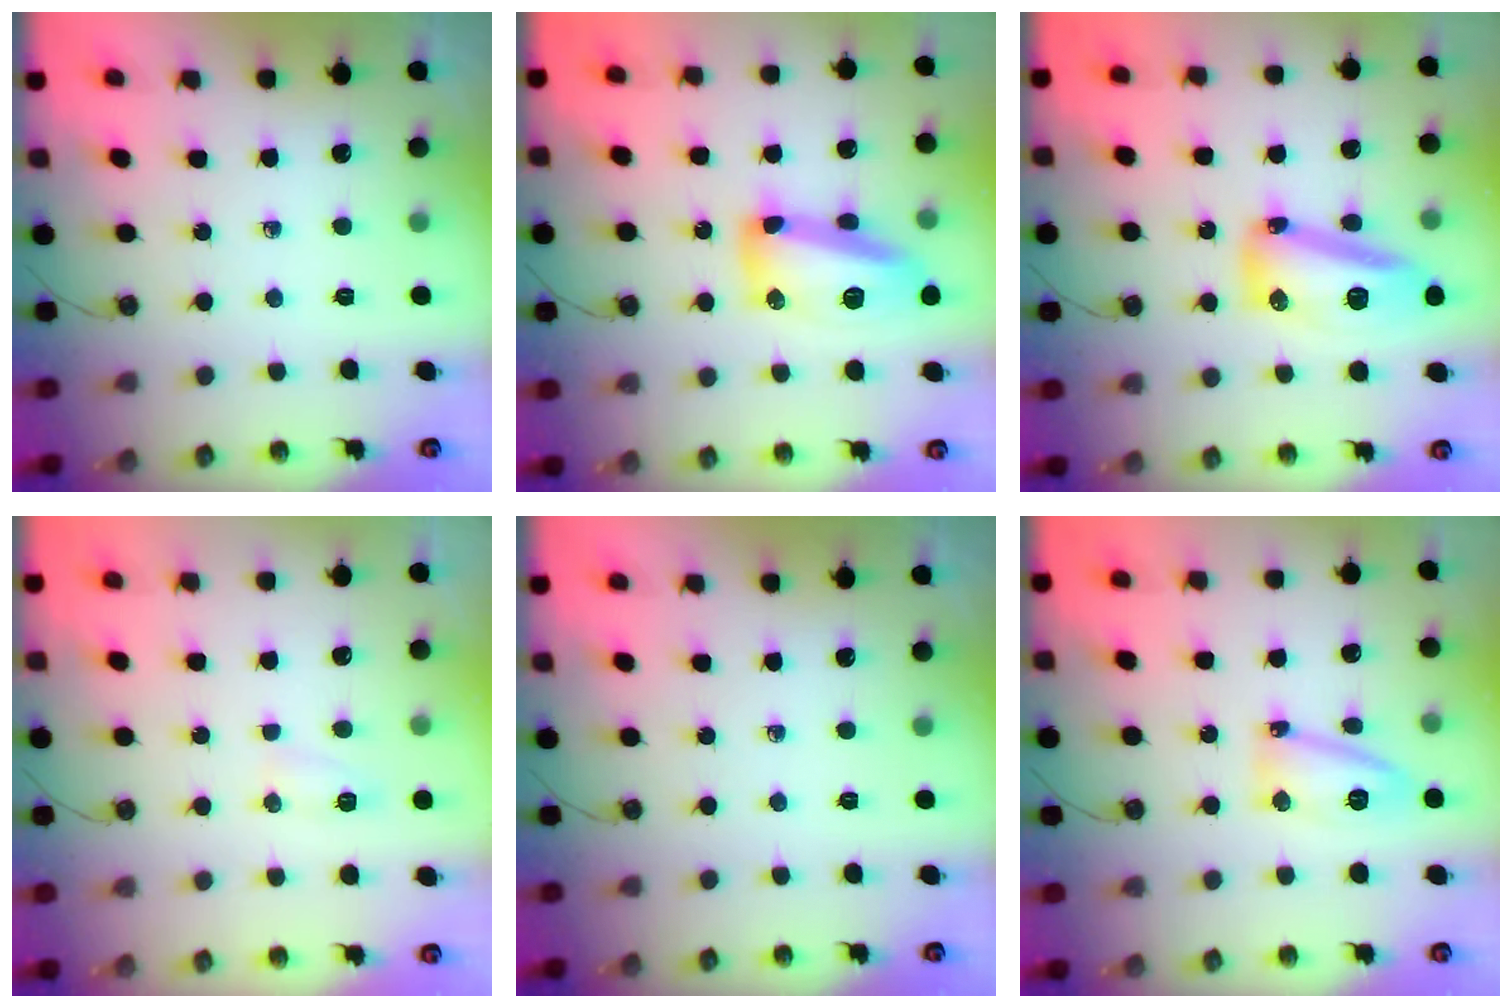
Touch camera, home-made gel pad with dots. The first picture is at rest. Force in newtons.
{"total": 14.8, "press": 14.8, "slide": 1.1}
{"total": 16.5, "press": 15.1, "slide": 6.5}
{"total": 11.0, "press": 5.2, "slide": 9.7}
{"total": 0.0}
{"total": 9.8, "press": 9.7, "slide": 1.2}